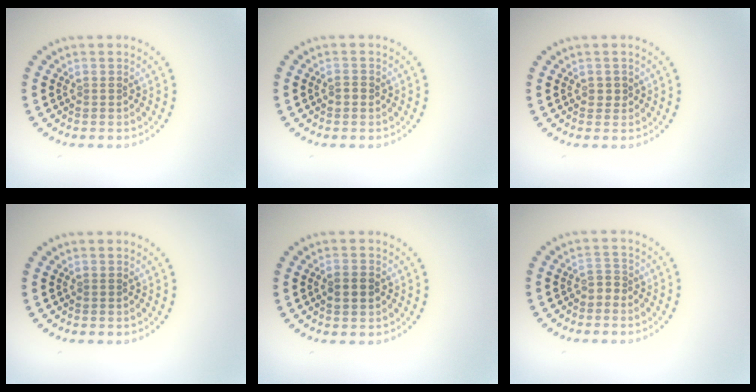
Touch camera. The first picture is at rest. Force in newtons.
{"total": 0.8, "press": 0.8, "slide": 0.1}
{"total": 0.8, "press": 0.8, "slide": 0.2}
{"total": 0.0}
{"total": 1.9, "press": 1.9, "slide": 0.2}
{"total": 1.1, "press": 0.8, "slide": 0.7}